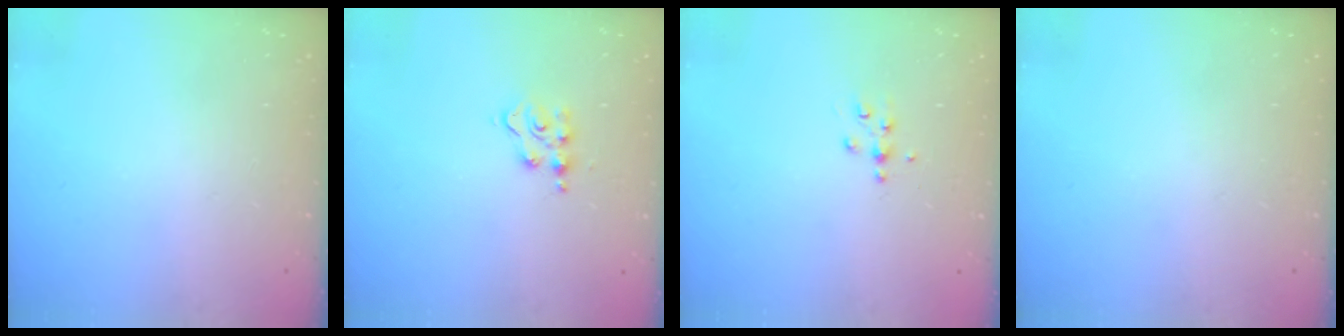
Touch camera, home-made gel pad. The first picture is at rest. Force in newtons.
{"total": 5.1, "press": 5.1, "slide": 0.4}
{"total": 4.7, "press": 4.6, "slide": 0.5}
{"total": 0.0}